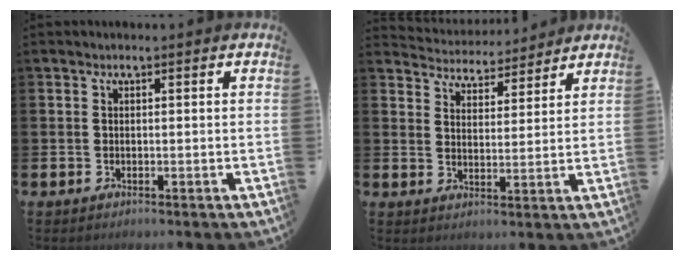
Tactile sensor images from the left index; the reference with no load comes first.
{"total": 4.6, "force": [4.5, 0.9, -0.3], "torque": [-0.009, -0.035, 0.079]}